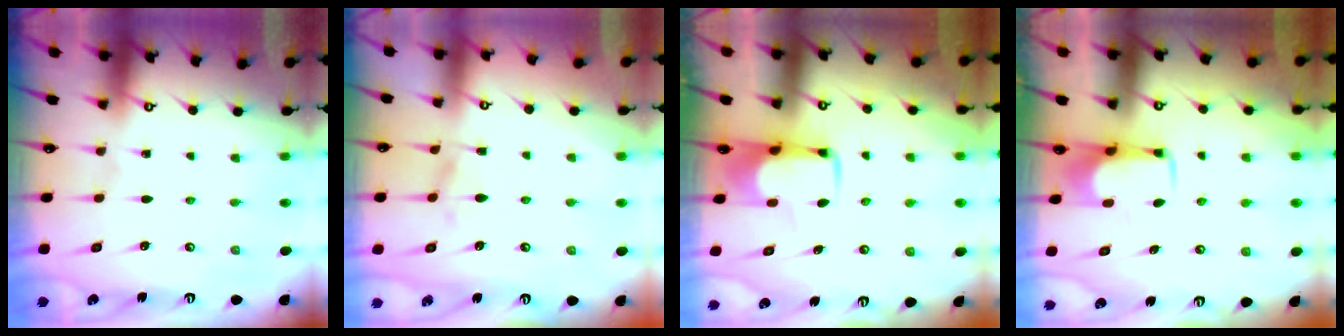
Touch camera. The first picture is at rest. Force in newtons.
{"total": 1.6, "press": 1.3, "slide": 0.9}
{"total": 2.0, "press": 2.0, "slide": 0.4}
{"total": 2.0, "press": 2.0, "slide": 0.2}